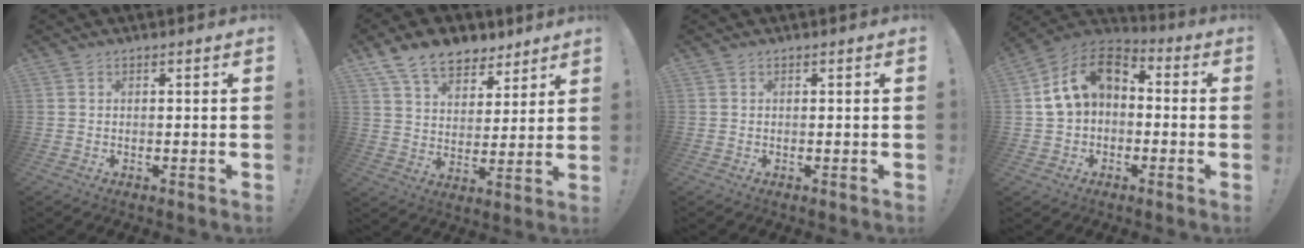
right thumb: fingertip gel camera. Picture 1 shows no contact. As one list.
[{"total": 13.0, "force": [9.1, 7.6, 5.2], "torque": [-0.094, -0.054, 0.173]}, {"total": 0.0}, {"total": 13.2, "force": [2.7, 9.3, 8.9], "torque": [-0.154, 0.011, 0.052]}]